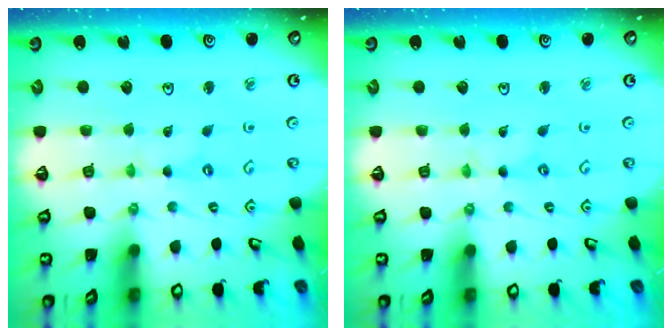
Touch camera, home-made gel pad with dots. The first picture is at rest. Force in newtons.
{"total": 0.0}